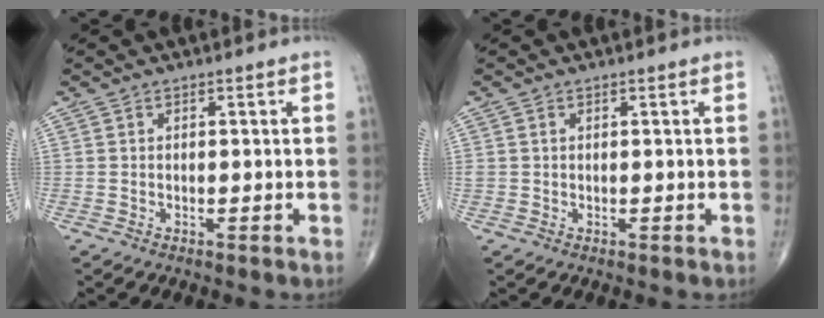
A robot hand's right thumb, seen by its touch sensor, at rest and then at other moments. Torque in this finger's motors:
{"motor_torque": [-0.02, -0.03, 0.03, 0.34, -0.04]}